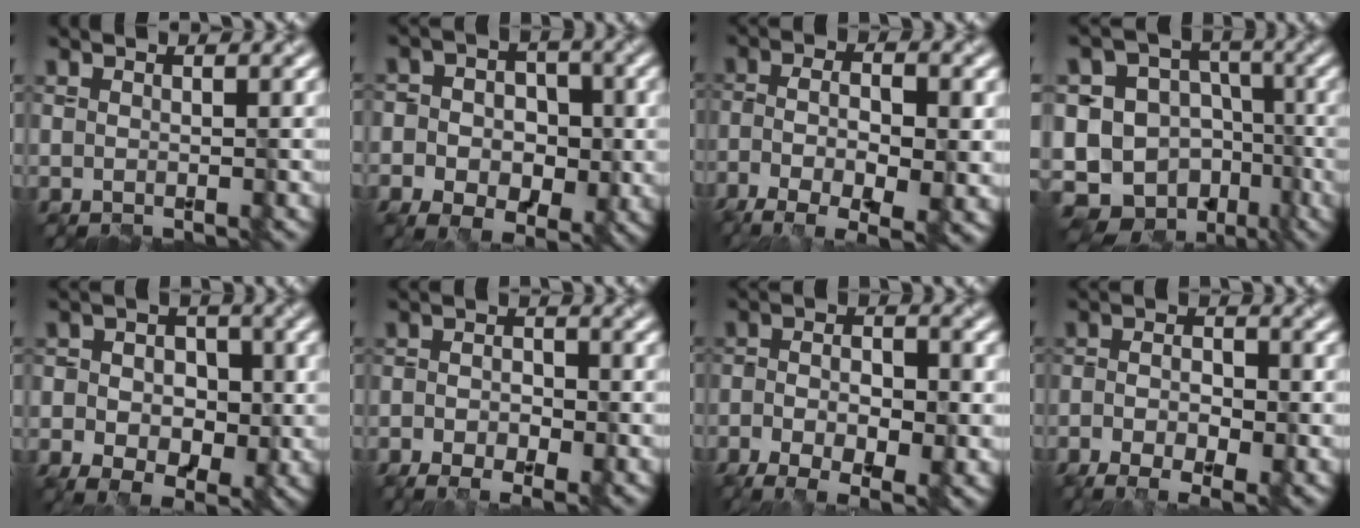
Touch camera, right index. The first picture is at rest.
{"total": 6.5, "force": [-2.3, 4.7, 3.9], "torque": [-0.039, -0.001, -0.034]}
{"total": 8.0, "force": [-3.3, 2.5, 6.9], "torque": [-0.121, -0.006, -0.044]}
{"total": 14.9, "force": [-7.7, 12.0, 4.4], "torque": [-0.096, -0.016, -0.098]}
{"total": 6.5, "force": [-1.9, 4.4, 4.4], "torque": [-0.060, -0.004, -0.021]}
{"total": 4.2, "force": [-2.5, 1.9, 2.8], "torque": [-0.049, -0.003, -0.035]}
{"total": 7.6, "force": [-3.2, 3.1, 6.2], "torque": [-0.109, -0.004, -0.043]}
{"total": 5.4, "force": [-2.8, 2.2, 4.1], "torque": [-0.075, 0.000, -0.040]}